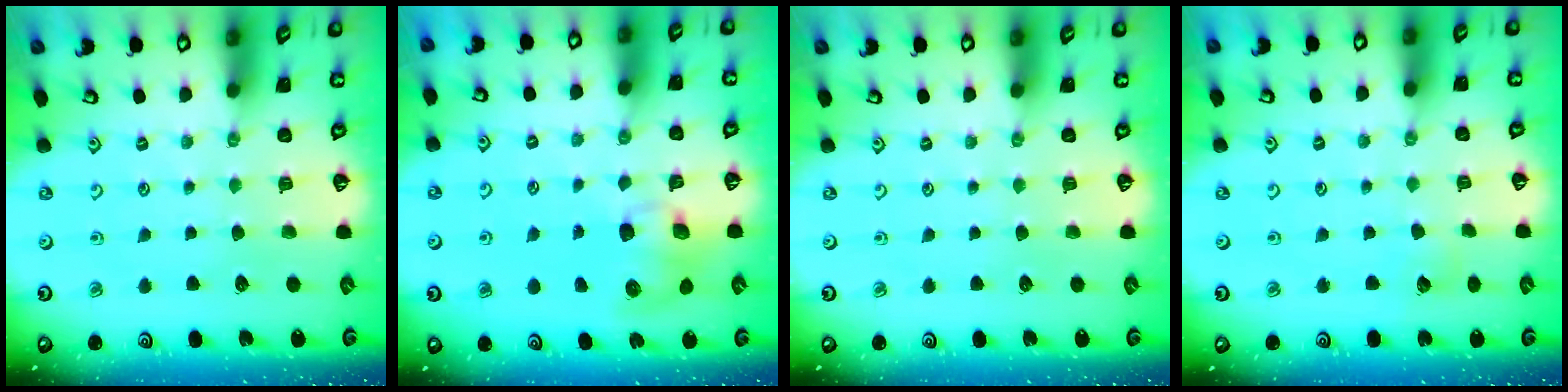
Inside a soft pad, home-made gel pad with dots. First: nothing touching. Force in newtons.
{"total": 8.7, "press": 8.6, "slide": 1.3}
{"total": 0.0}
{"total": 3.0, "press": 3.0, "slide": 0.3}